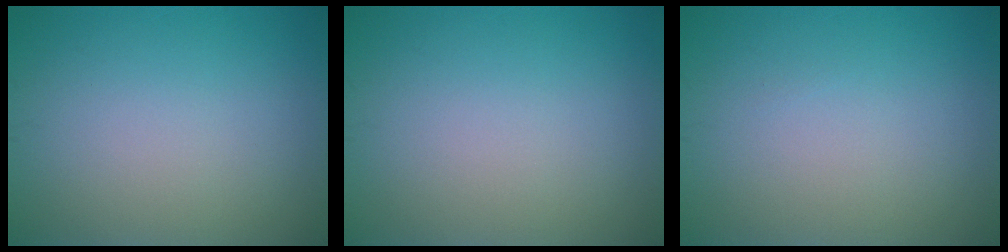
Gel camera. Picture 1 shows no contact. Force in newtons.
{"total": 0.0}
{"total": 0.0}